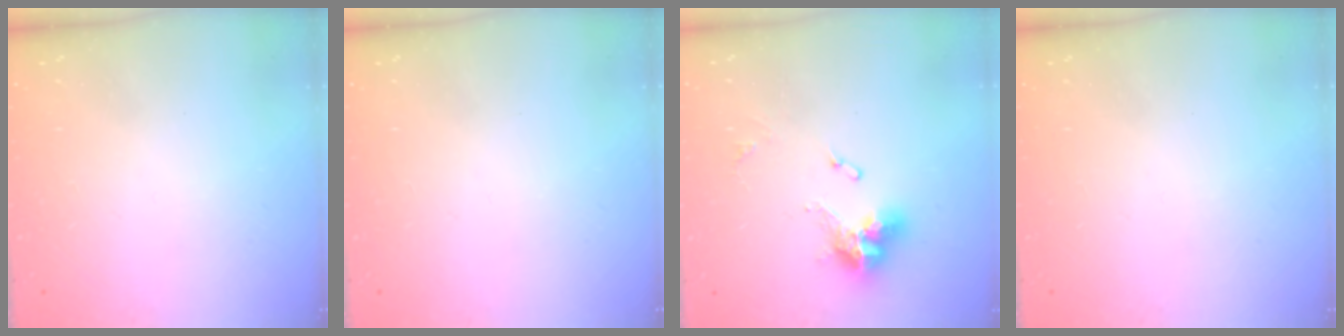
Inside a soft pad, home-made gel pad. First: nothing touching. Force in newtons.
{"total": 0.0}
{"total": 11.5, "press": 11.4, "slide": 1.4}
{"total": 0.0}